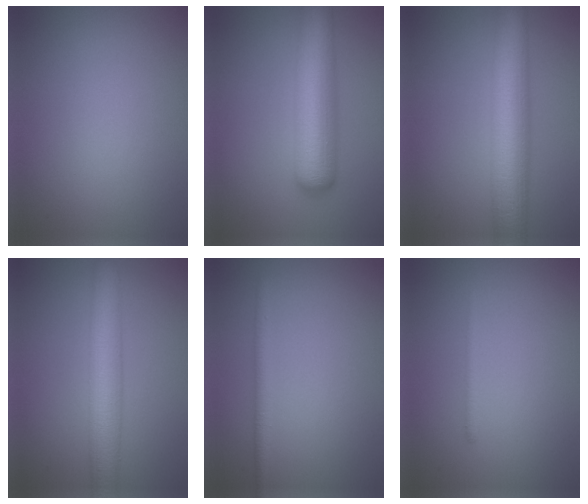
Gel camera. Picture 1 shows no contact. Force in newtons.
{"total": 8.7, "press": 8.7, "slide": 0.2}
{"total": 9.4, "press": 9.4, "slide": 0.3}
{"total": 6.6, "press": 6.6, "slide": 0.1}
{"total": 1.6, "press": 1.6, "slide": 0.1}
{"total": 0.8, "press": 0.8, "slide": 0.1}